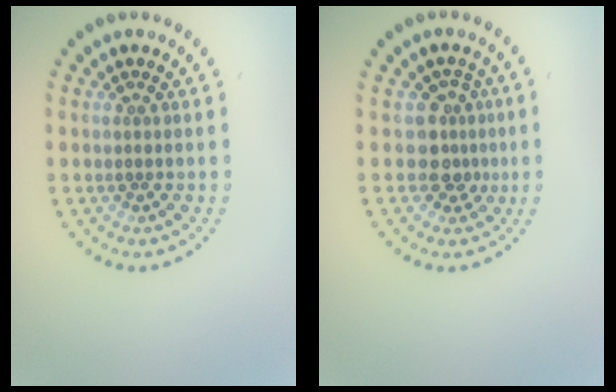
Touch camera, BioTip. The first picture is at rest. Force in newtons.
{"total": 2.7, "press": 2.0, "slide": 1.8}